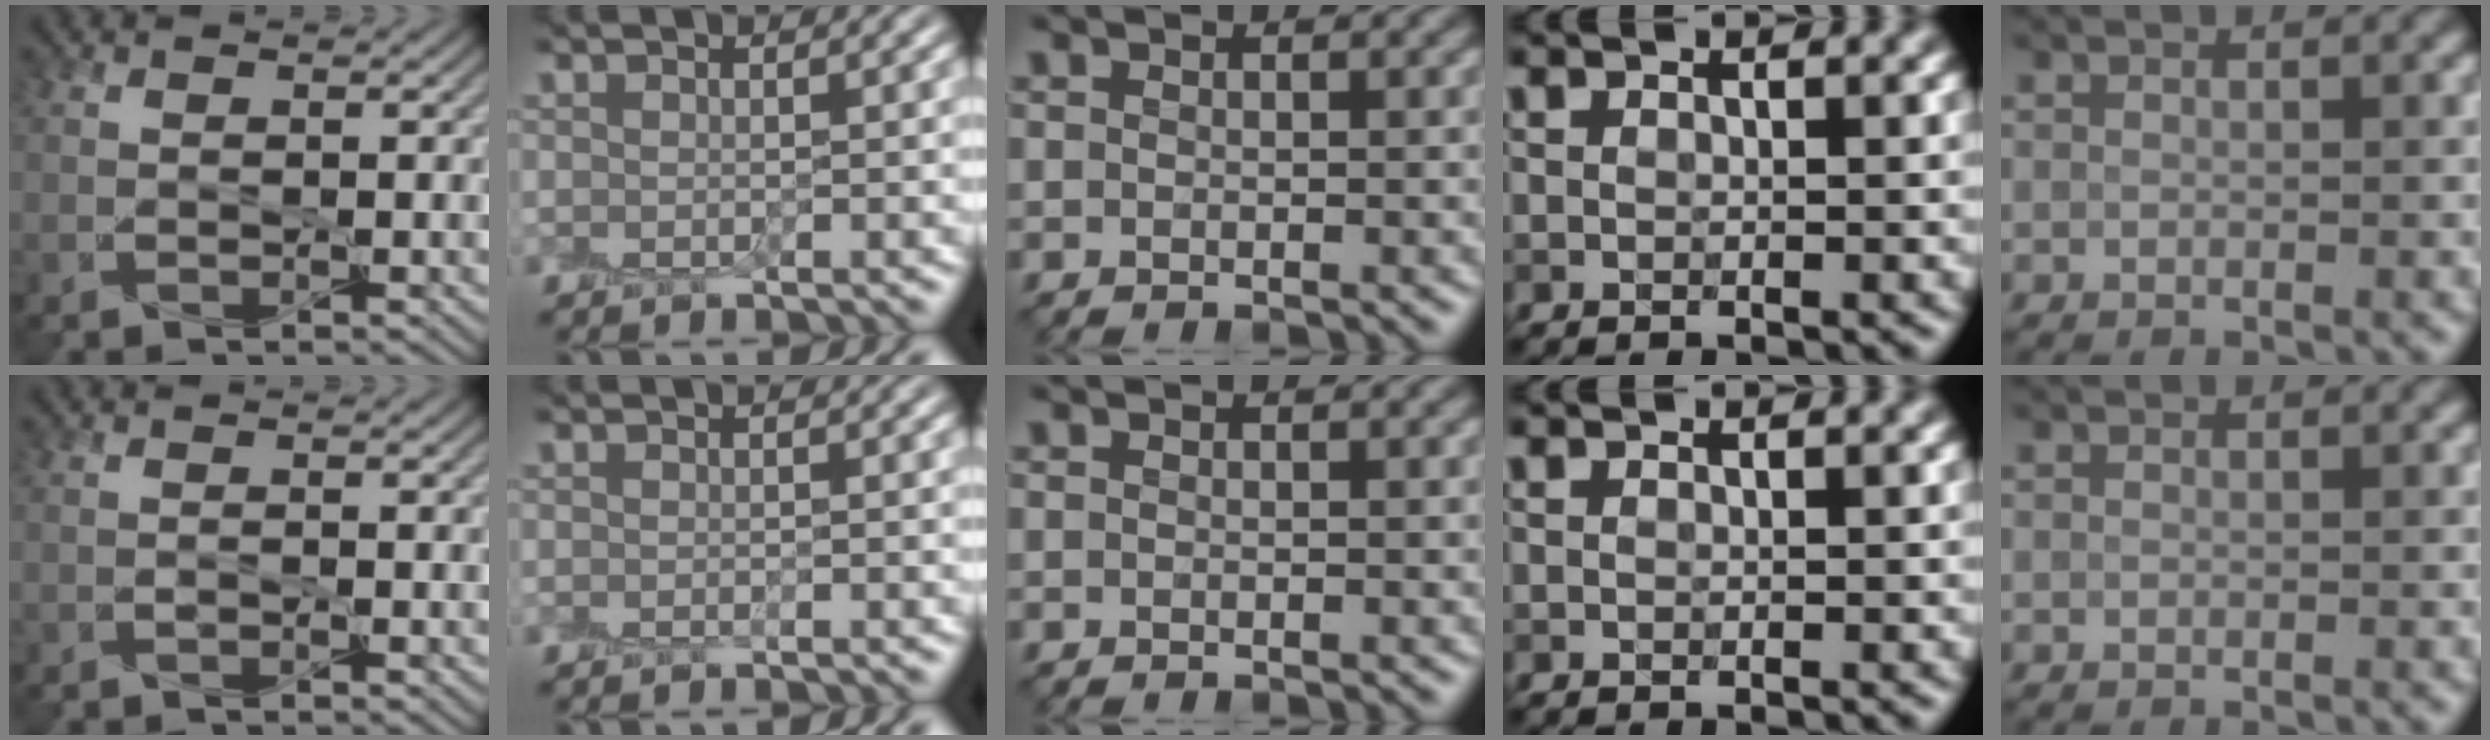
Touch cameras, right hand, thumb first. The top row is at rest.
{"thumb": {"total": 0.6, "force": [-0.3, -0.2, 0.5], "torque": [-0.014, -0.004, -0.007]}}